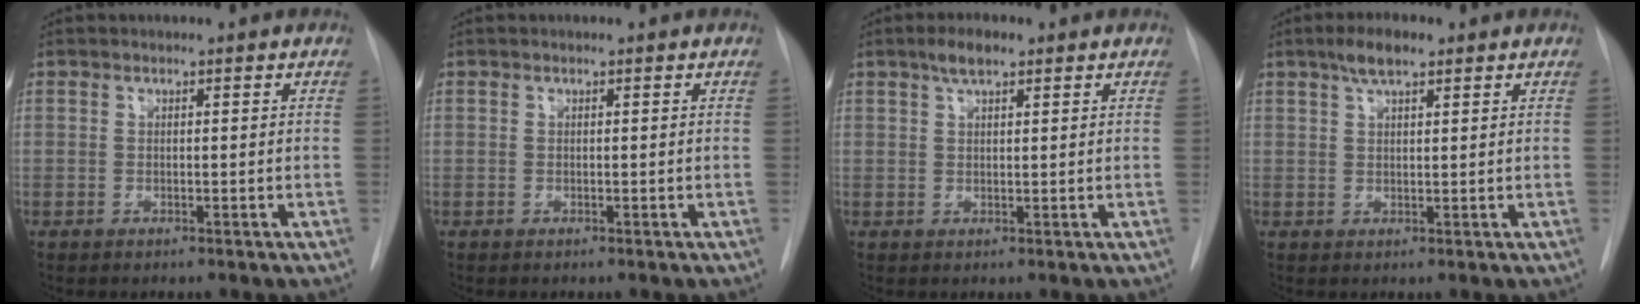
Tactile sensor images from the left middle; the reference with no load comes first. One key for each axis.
{"total": 0.0}
{"total": 3.1, "fx": 2.0, "fy": 0.9, "fz": 2.1, "tx": -0.044, "ty": 0.007, "tz": 0.036}
{"total": 4.0, "fx": 2.6, "fy": 1.0, "fz": 2.8, "tx": -0.058, "ty": 0.009, "tz": 0.047}